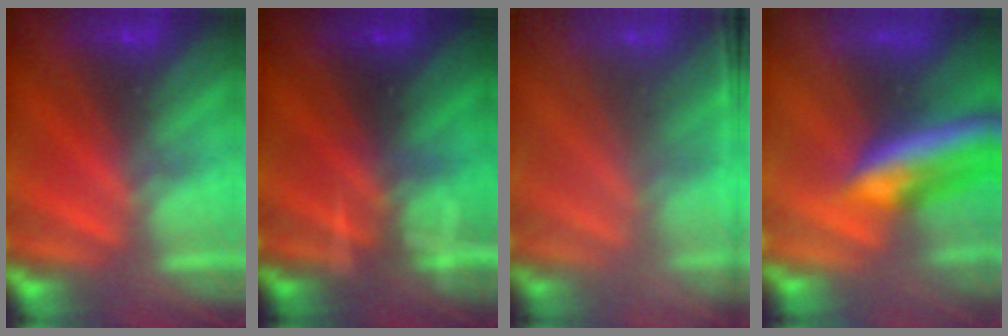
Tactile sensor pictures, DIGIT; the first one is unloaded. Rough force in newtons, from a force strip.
{"total": 3.1}
{"total": 1.0}
{"total": 8.3}